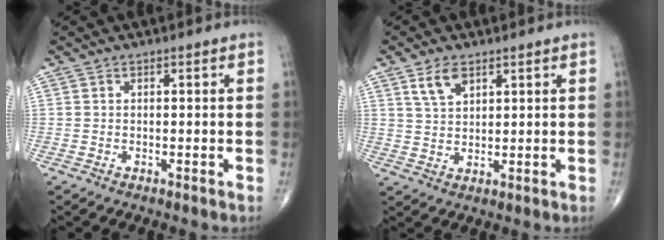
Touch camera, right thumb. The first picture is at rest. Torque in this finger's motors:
{"motor_torque": [-0.10, 0.13, 0.49, 0.50, 0.03]}